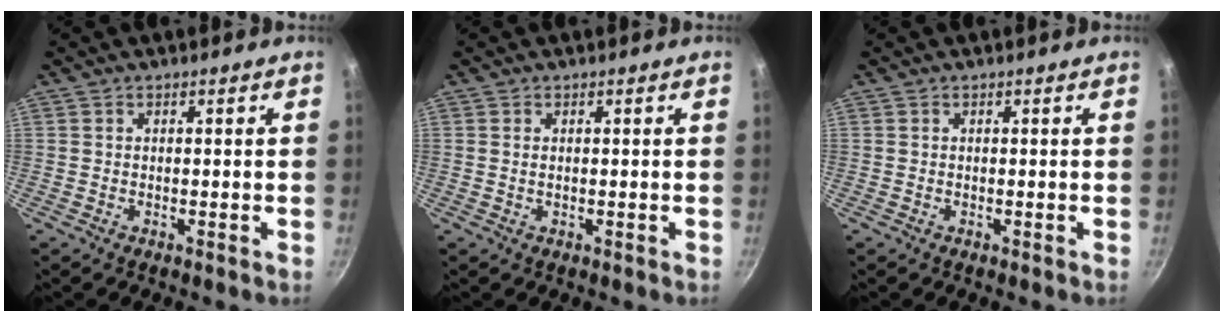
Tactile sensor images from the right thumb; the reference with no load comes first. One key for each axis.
{"total": 0.7, "fx": 0.2, "fy": 0.4, "fz": 0.6, "tx": -0.011, "ty": 0.000, "tz": 0.002}
{"total": 0.0}